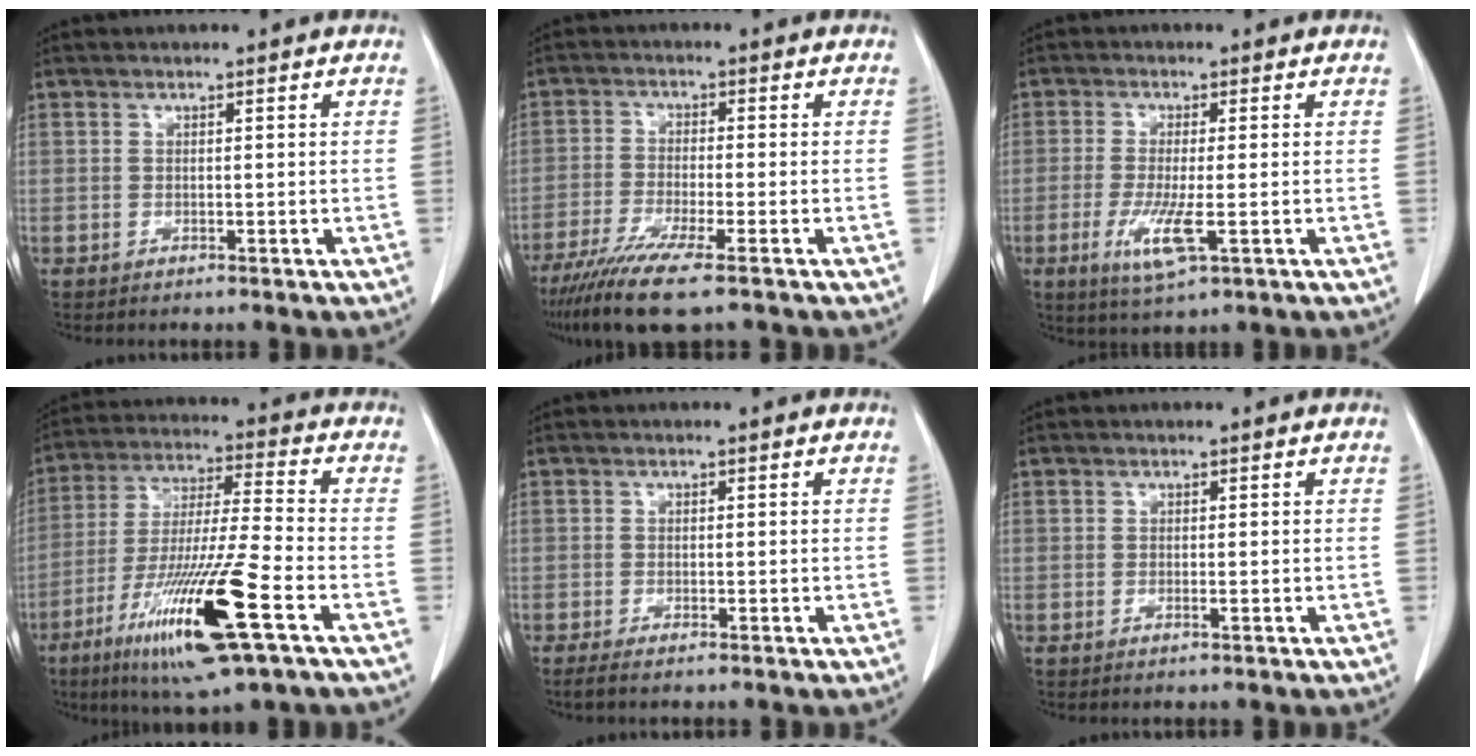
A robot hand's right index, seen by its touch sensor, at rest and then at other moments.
{"total": 9.4, "force": [-6.6, 0.1, 6.7], "torque": [-0.117, -0.025, -0.112]}
{"total": 6.5, "force": [-2.1, 0.8, 6.1], "torque": [-0.124, -0.018, -0.035]}
{"total": 18.4, "force": [-8.5, 0.7, 16.3], "torque": [-0.322, -0.038, -0.153]}
{"total": 1.7, "force": [-1.3, 0.1, 1.1], "torque": [-0.021, -0.005, -0.022]}
{"total": 0.5, "force": [-0.2, -0.1, 0.5], "torque": [-0.009, -0.001, -0.003]}